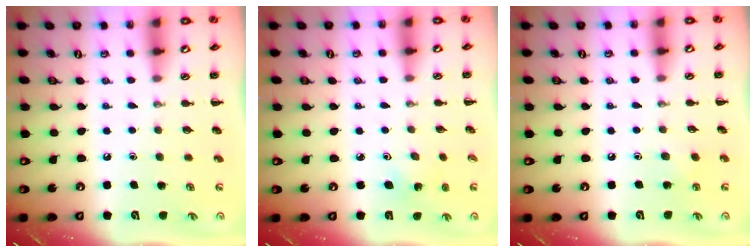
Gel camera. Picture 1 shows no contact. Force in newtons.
{"total": 3.8, "press": 3.6, "slide": 1.1}
{"total": 2.6, "press": 2.5, "slide": 0.8}